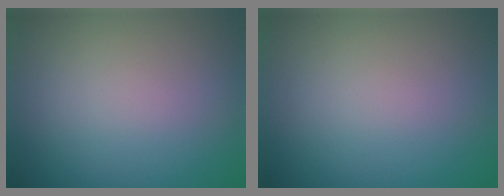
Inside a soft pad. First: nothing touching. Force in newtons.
{"total": 0.0}